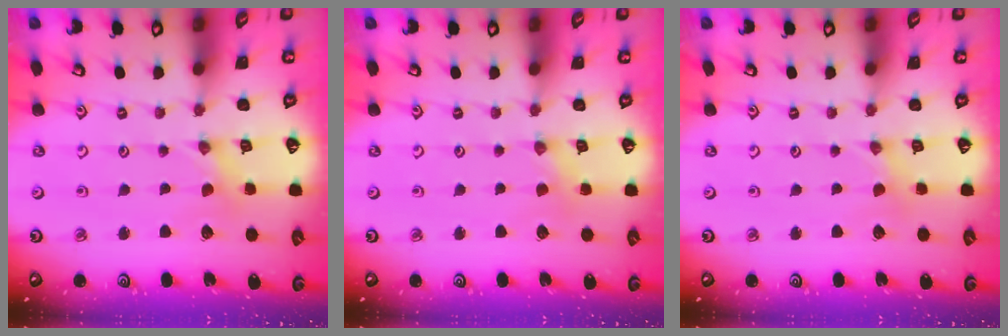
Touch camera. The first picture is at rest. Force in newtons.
{"total": 2.3, "press": 2.3, "slide": 0.3}
{"total": 0.0}